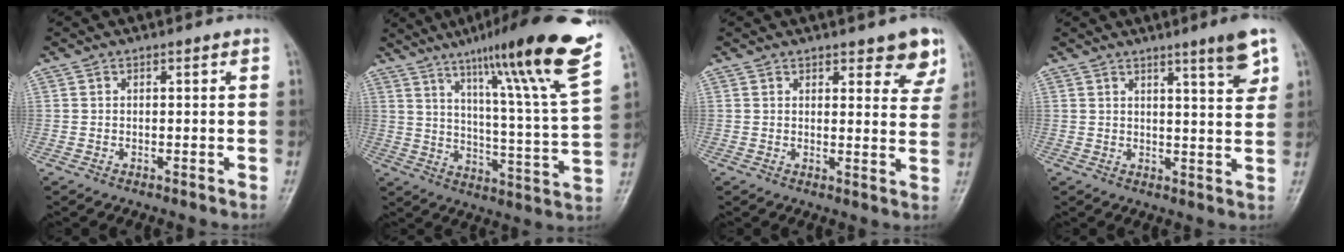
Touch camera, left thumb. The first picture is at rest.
{"total": 23.5, "force": [14.8, 1.0, 18.2], "torque": [-0.253, -0.056, 0.217]}
{"total": 6.4, "force": [4.3, 2.5, 4.0], "torque": [-0.013, -0.024, 0.049]}
{"total": 6.7, "force": [4.0, 0.5, 5.4], "torque": [-0.073, -0.027, 0.058]}